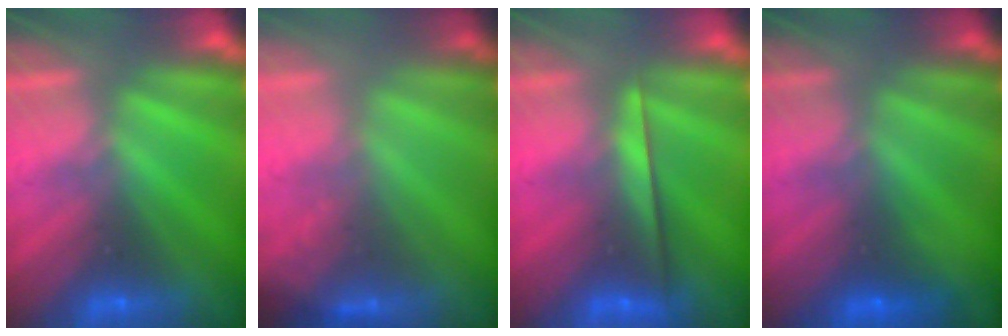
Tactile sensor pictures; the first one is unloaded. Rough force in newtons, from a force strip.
{"total": 1.8}
{"total": 2.3}
{"total": 1.2}